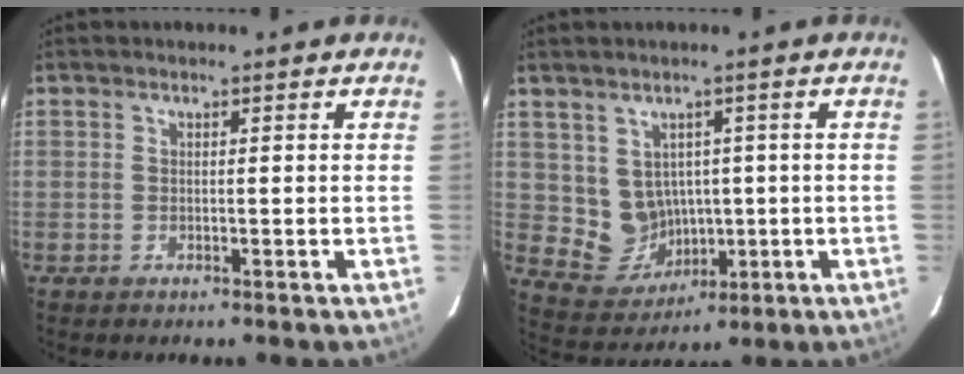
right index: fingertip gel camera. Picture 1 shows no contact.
{"total": 6.8, "force": [0.7, 6.2, 2.6], "torque": [-0.048, 0.011, 0.035]}